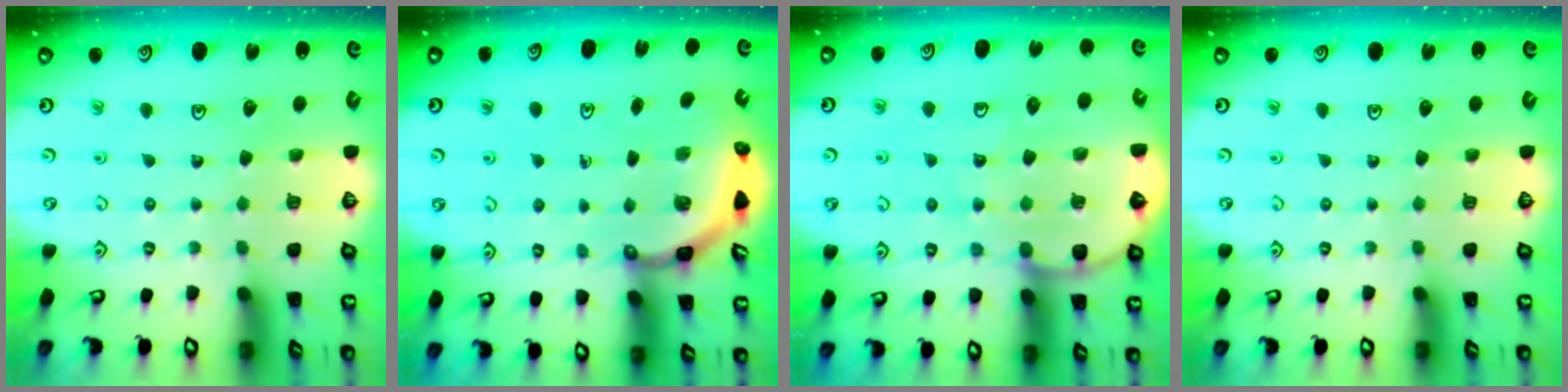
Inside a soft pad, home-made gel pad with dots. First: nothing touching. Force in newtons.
{"total": 4.0, "press": 3.9, "slide": 0.9}
{"total": 9.6, "press": 9.5, "slide": 1.2}
{"total": 0.0}